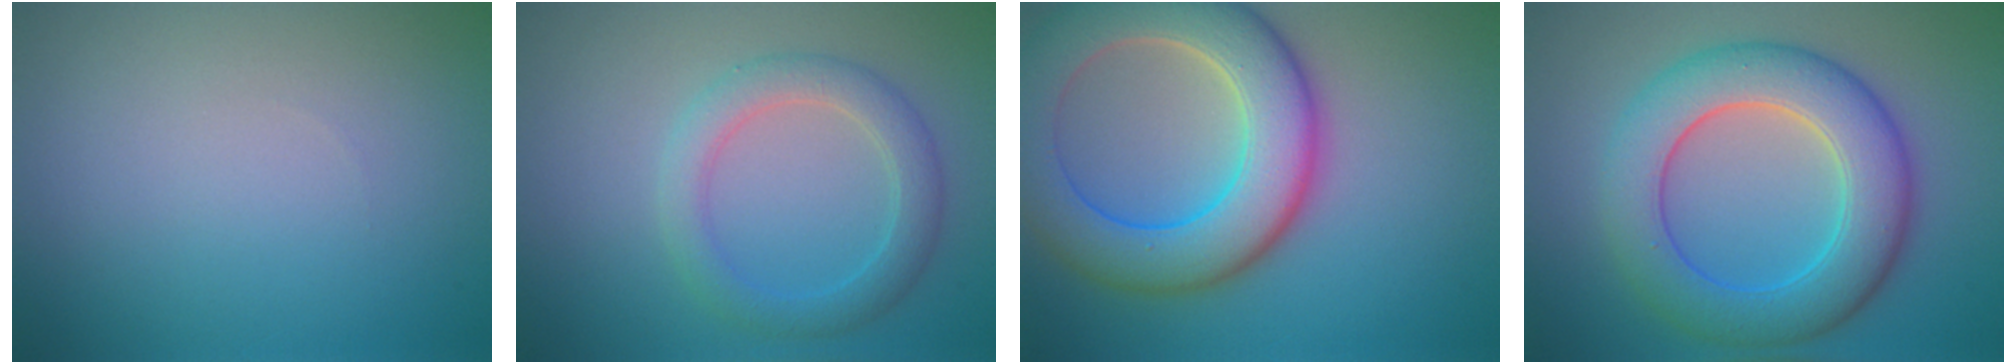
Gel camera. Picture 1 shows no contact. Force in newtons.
{"total": 3.4, "press": 3.4, "slide": 0.2}
{"total": 9.6, "press": 9.5, "slide": 0.4}
{"total": 8.1, "press": 8.1, "slide": 0.1}